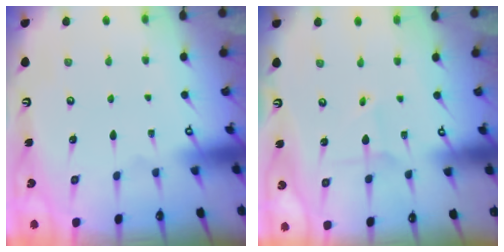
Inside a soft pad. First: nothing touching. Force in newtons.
{"total": 1.8, "press": 1.8, "slide": 0.1}